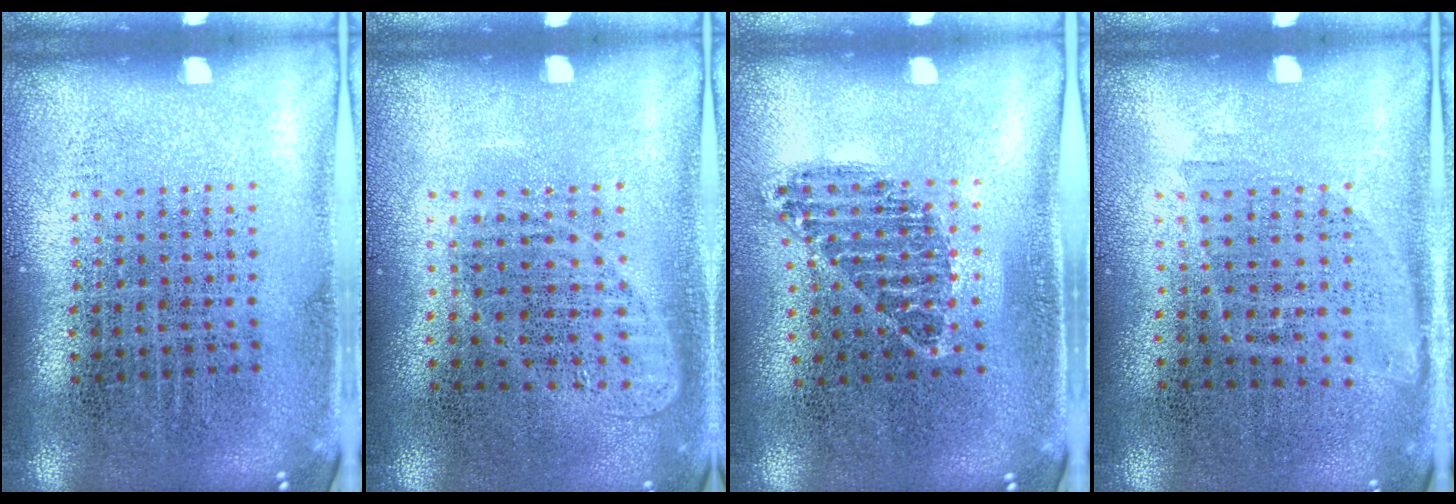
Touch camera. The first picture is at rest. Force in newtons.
{"total": 0.9, "press": 0.8, "slide": 0.4}
{"total": 1.0, "press": 0.8, "slide": 0.5}
{"total": 1.1, "press": 0.9, "slide": 0.6}